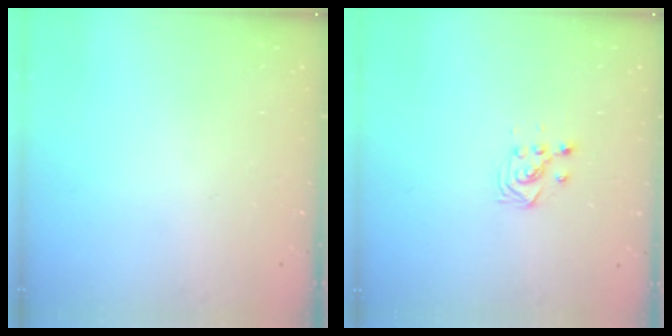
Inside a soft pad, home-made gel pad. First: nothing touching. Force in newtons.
{"total": 2.7, "press": 2.7, "slide": 0.3}